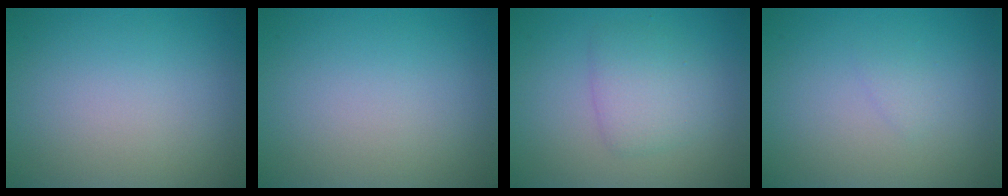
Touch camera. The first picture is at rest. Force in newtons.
{"total": 0.0}
{"total": 2.9, "press": 2.9, "slide": 0.1}
{"total": 0.7, "press": 0.7, "slide": 0.1}